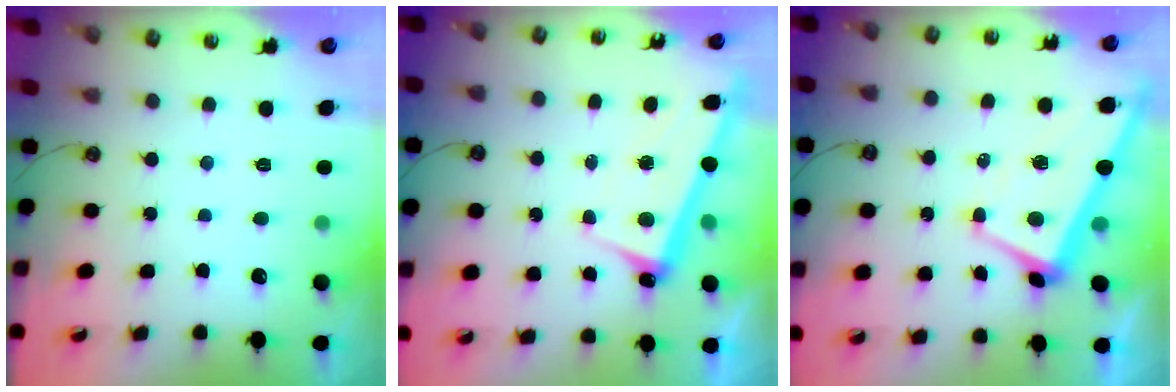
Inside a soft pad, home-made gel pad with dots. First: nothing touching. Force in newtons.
{"total": 3.3, "press": 3.2, "slide": 0.8}
{"total": 1.5, "press": 1.3, "slide": 0.8}